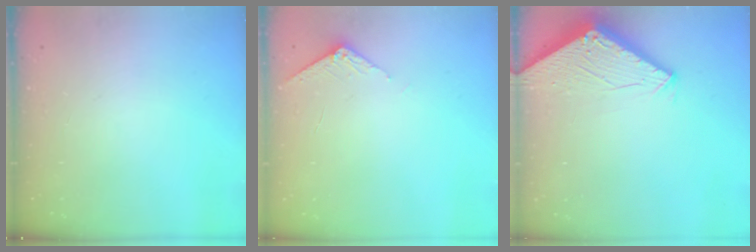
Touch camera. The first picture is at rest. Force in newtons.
{"total": 2.9, "press": 2.9, "slide": 0.3}
{"total": 2.8, "press": 2.8, "slide": 0.2}